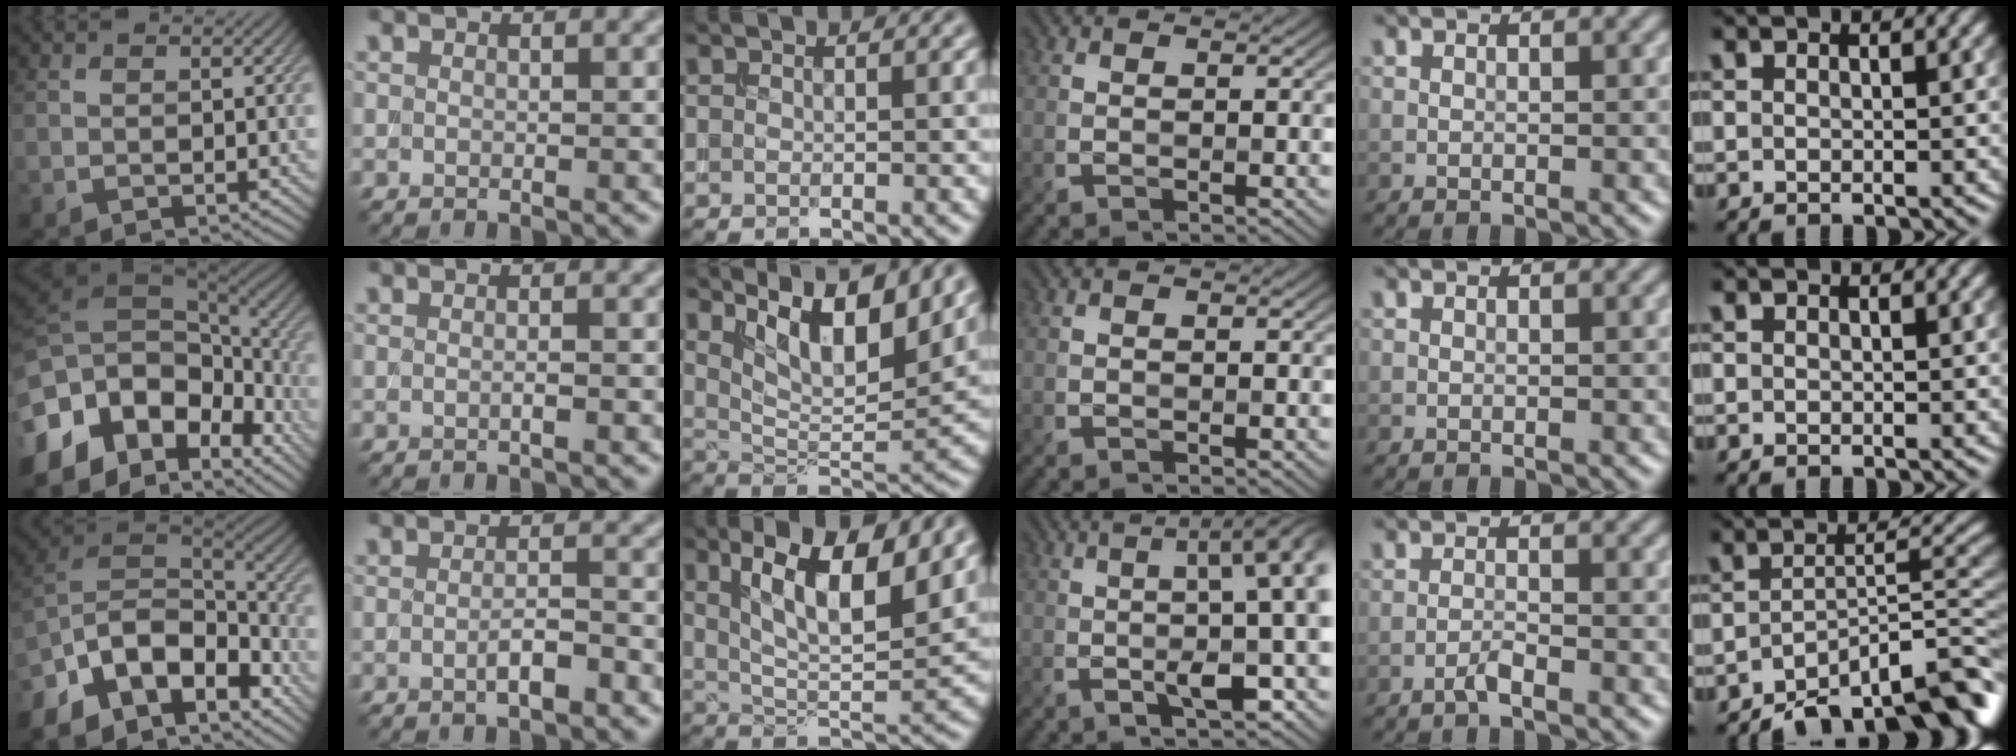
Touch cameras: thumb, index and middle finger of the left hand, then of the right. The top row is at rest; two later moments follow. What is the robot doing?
{"motion": "extract", "object": "backpack"}